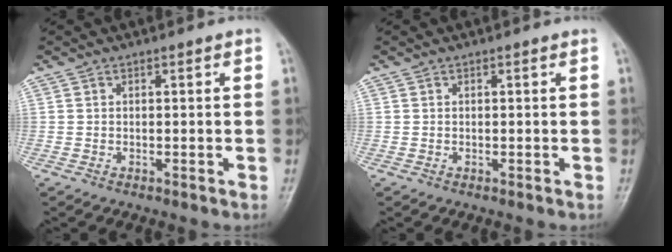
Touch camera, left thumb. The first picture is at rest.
{"total": 0.0}